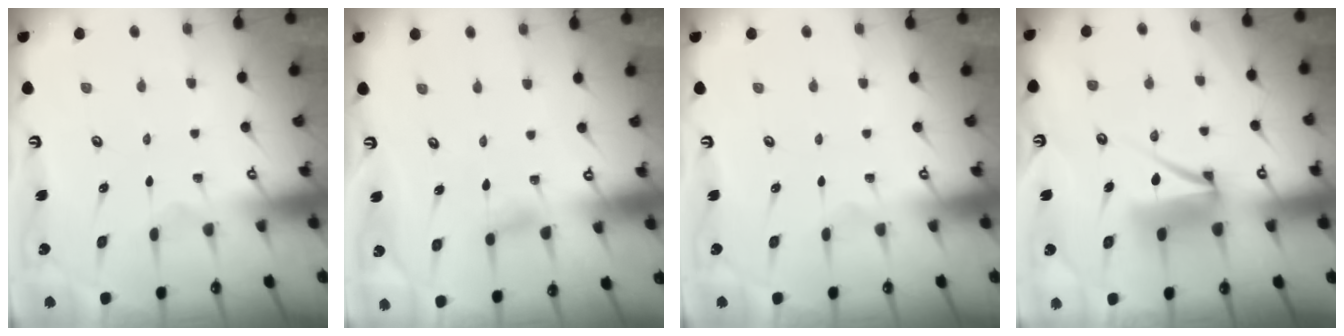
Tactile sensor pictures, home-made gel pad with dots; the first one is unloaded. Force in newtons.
{"total": 3.2, "press": 3.1, "slide": 0.4}
{"total": 0.0}
{"total": 8.8, "press": 8.7, "slide": 0.9}